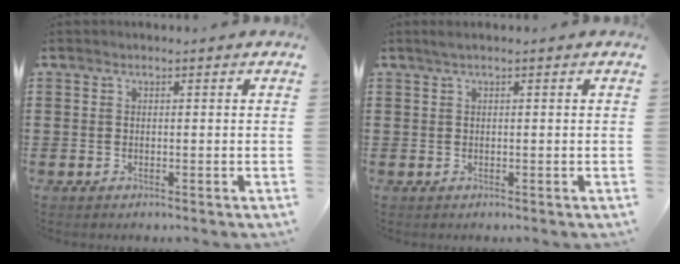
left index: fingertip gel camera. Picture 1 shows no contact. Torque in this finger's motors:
{"motor_torque": [0.18, -0.13, 0.09, 0.03]}